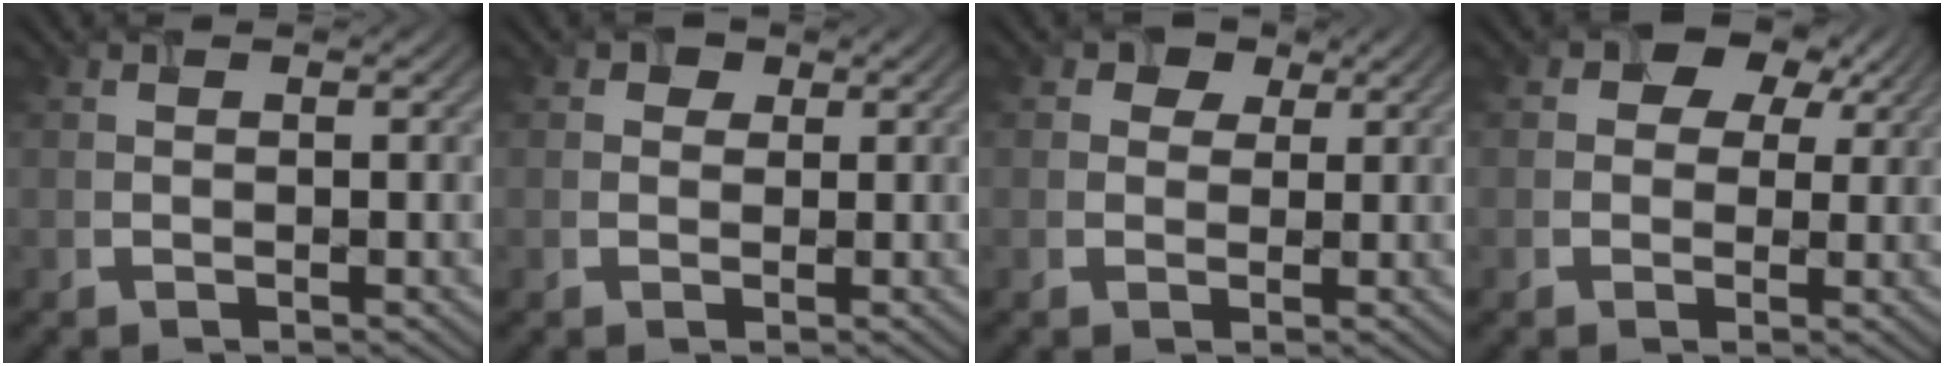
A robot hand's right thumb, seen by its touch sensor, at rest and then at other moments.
{"total": 1.4, "force": [0.5, 1.3, -0.2], "torque": [0.002, -0.002, 0.013]}
{"total": 2.4, "force": [1.0, 2.2, 0.3], "torque": [-0.009, -0.003, 0.019]}
{"total": 6.5, "force": [3.0, 5.0, 2.8], "torque": [-0.060, 0.002, 0.040]}